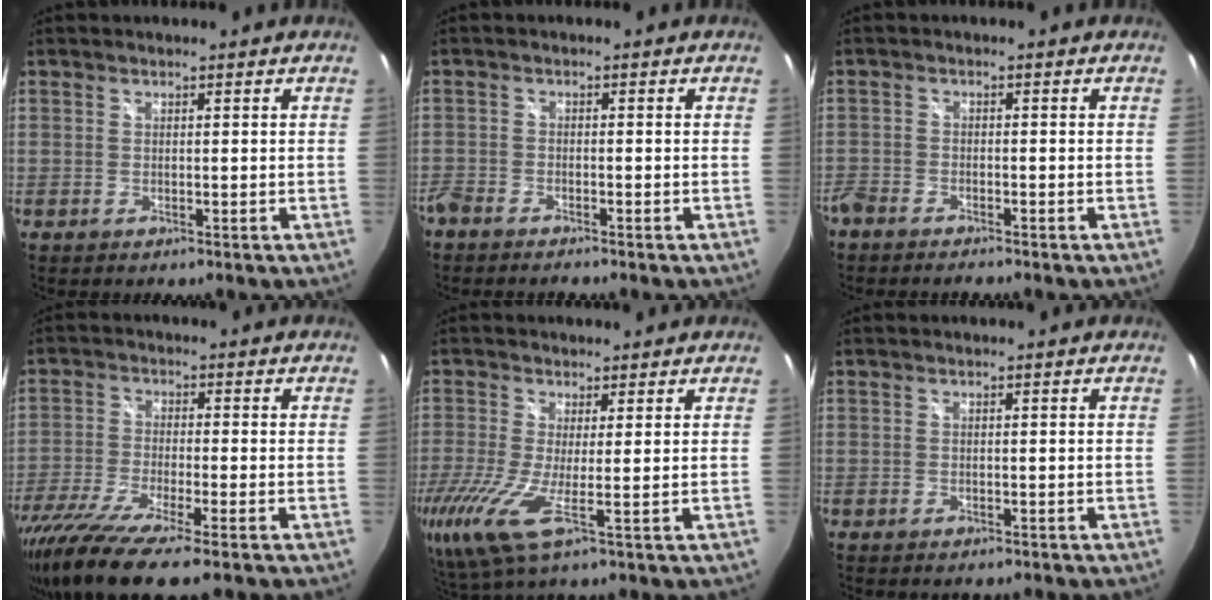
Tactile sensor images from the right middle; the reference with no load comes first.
{"total": 4.2, "force": [-3.7, 1.3, 1.4], "torque": [-0.048, -0.014, -0.072]}
{"total": 4.6, "force": [-4.1, 1.5, 1.5], "torque": [-0.053, -0.014, -0.077]}
{"total": 13.7, "force": [-10.2, 1.1, 9.1], "torque": [-0.195, -0.054, -0.185]}
{"total": 9.6, "force": [-2.7, 1.4, 9.1], "torque": [-0.206, -0.032, -0.055]}
{"total": 1.8, "force": [-1.6, 0.5, 0.7], "torque": [-0.015, -0.010, -0.022]}